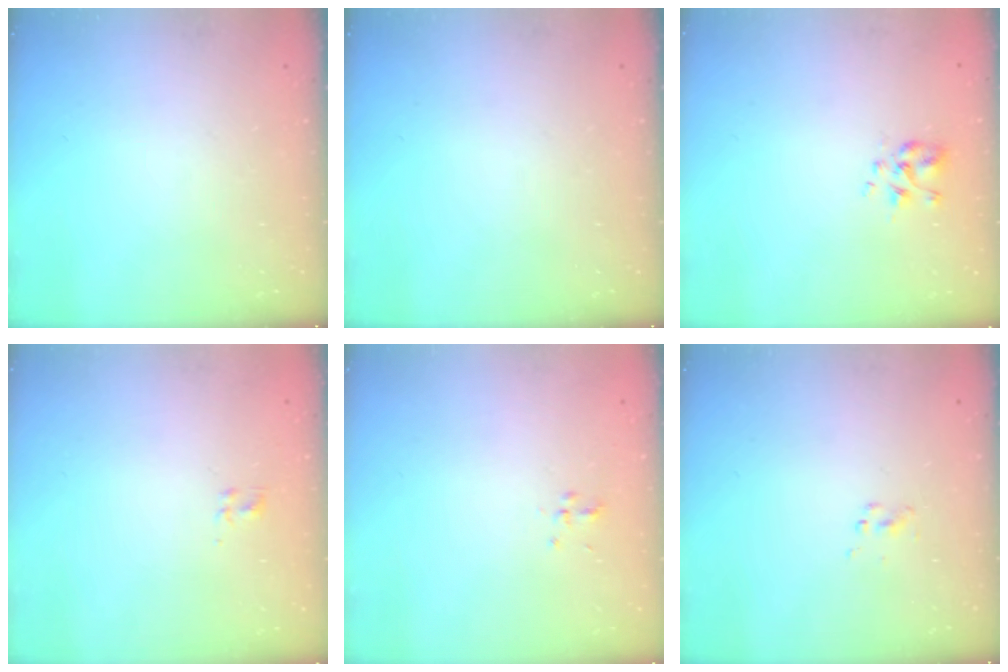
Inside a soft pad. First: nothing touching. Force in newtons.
{"total": 0.0}
{"total": 2.3, "press": 2.1, "slide": 0.9}
{"total": 1.9, "press": 1.5, "slide": 1.1}
{"total": 2.0, "press": 1.8, "slide": 0.8}
{"total": 1.5, "press": 1.5, "slide": 0.1}